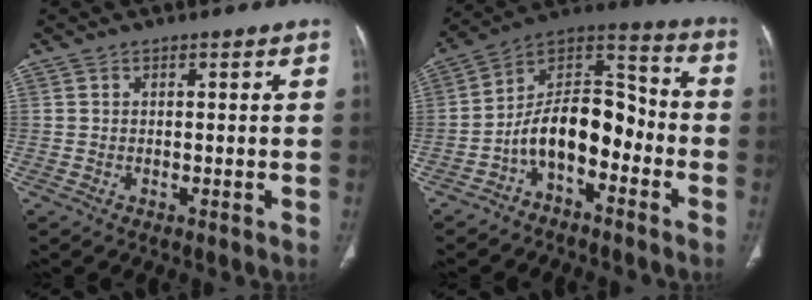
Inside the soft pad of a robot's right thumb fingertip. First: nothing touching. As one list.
[{"total": 13.7, "force": [-5.0, 7.9, 10.0], "torque": [-0.143, 0.087, -0.094]}]